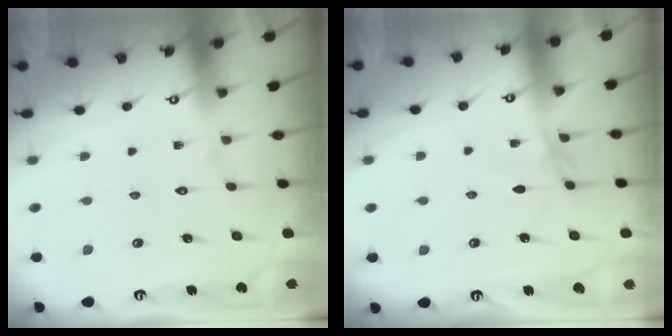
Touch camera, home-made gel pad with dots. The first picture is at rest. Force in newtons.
{"total": 1.8, "press": 1.8, "slide": 0.4}